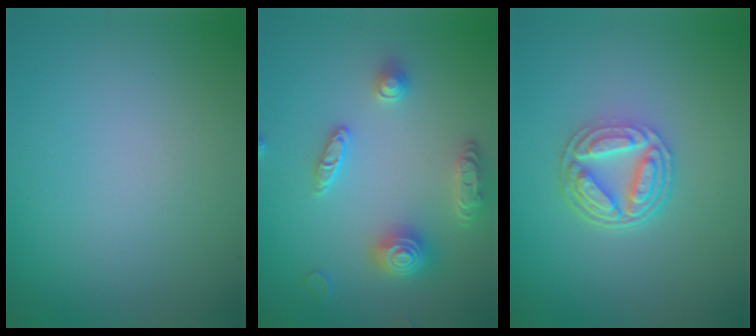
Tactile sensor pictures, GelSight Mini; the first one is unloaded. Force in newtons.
{"total": 3.8, "press": 3.7, "slide": 0.6}
{"total": 5.1, "press": 3.7, "slide": 3.4}